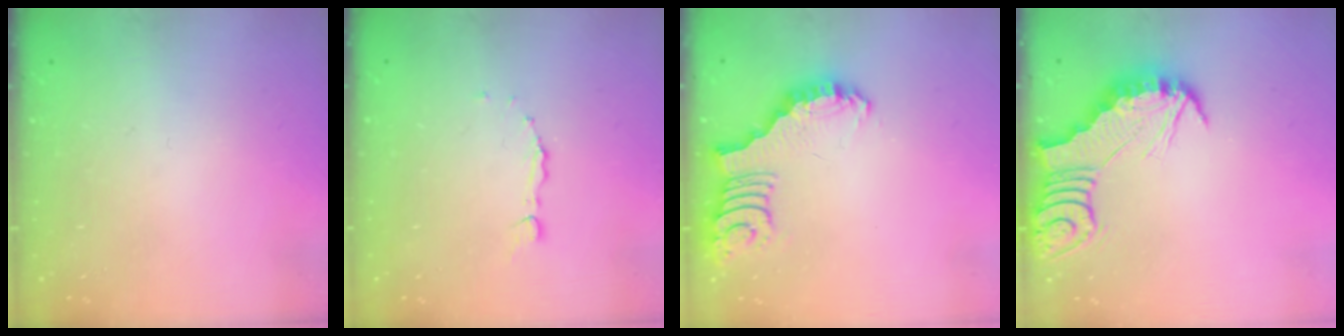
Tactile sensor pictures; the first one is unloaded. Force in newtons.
{"total": 1.7, "press": 1.7, "slide": 0.4}
{"total": 2.7, "press": 2.7, "slide": 0.1}
{"total": 2.5, "press": 2.5, "slide": 0.2}